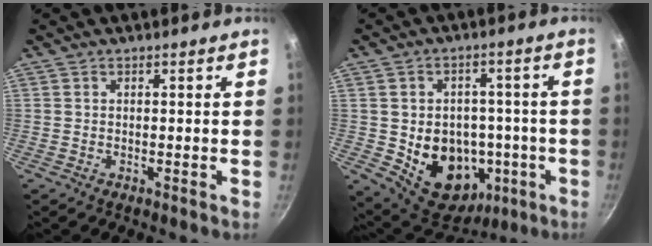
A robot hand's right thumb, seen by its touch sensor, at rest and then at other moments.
{"total": 15.9, "force": [-3.7, 11.9, 10.0], "torque": [-0.113, 0.020, -0.030]}